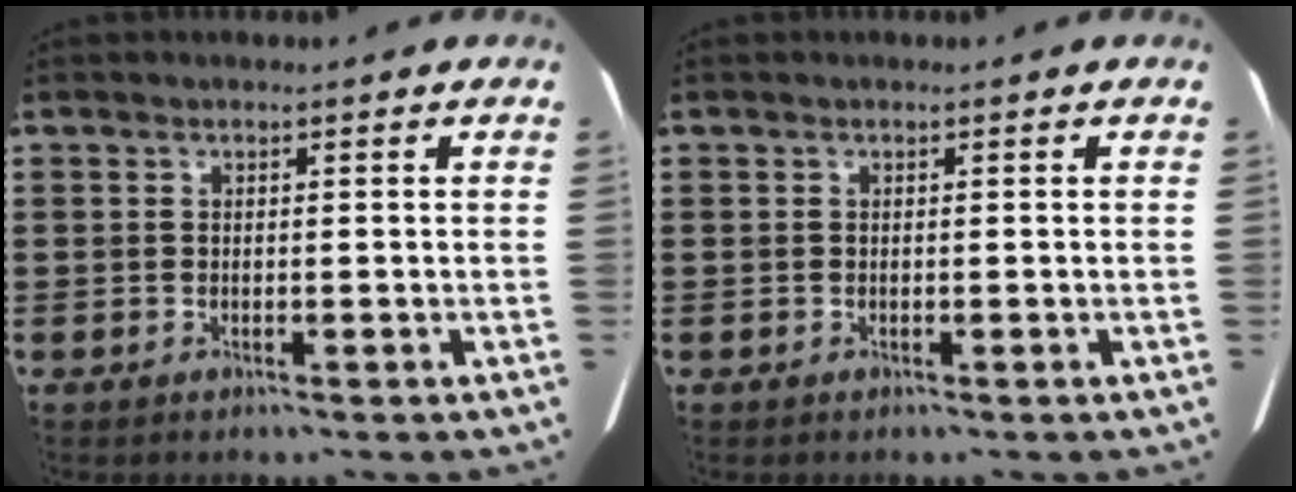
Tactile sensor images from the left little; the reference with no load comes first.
{"total": 0.0}